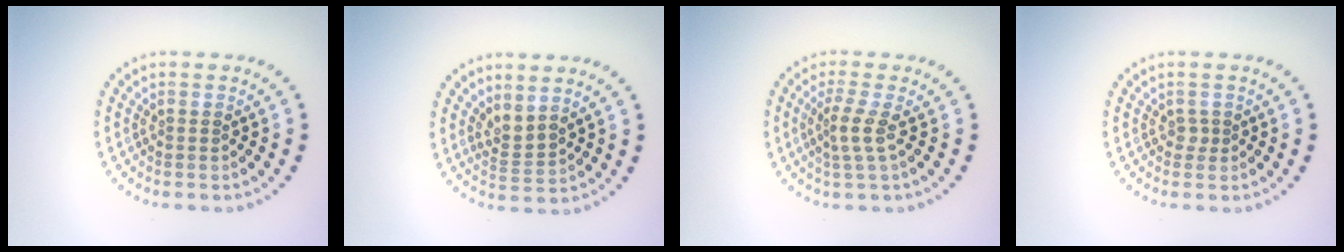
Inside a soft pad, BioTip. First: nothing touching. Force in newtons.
{"total": 2.1, "press": 1.4, "slide": 1.6}
{"total": 2.2, "press": 1.6, "slide": 1.6}
{"total": 0.7, "press": 0.5, "slide": 0.5}